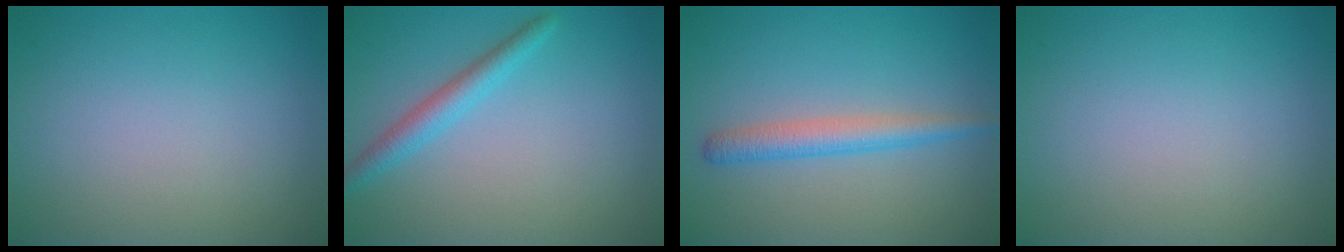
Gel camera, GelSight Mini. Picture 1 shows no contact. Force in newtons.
{"total": 2.4, "press": 2.4, "slide": 0.1}
{"total": 2.7, "press": 2.7, "slide": 0.1}
{"total": 0.0}